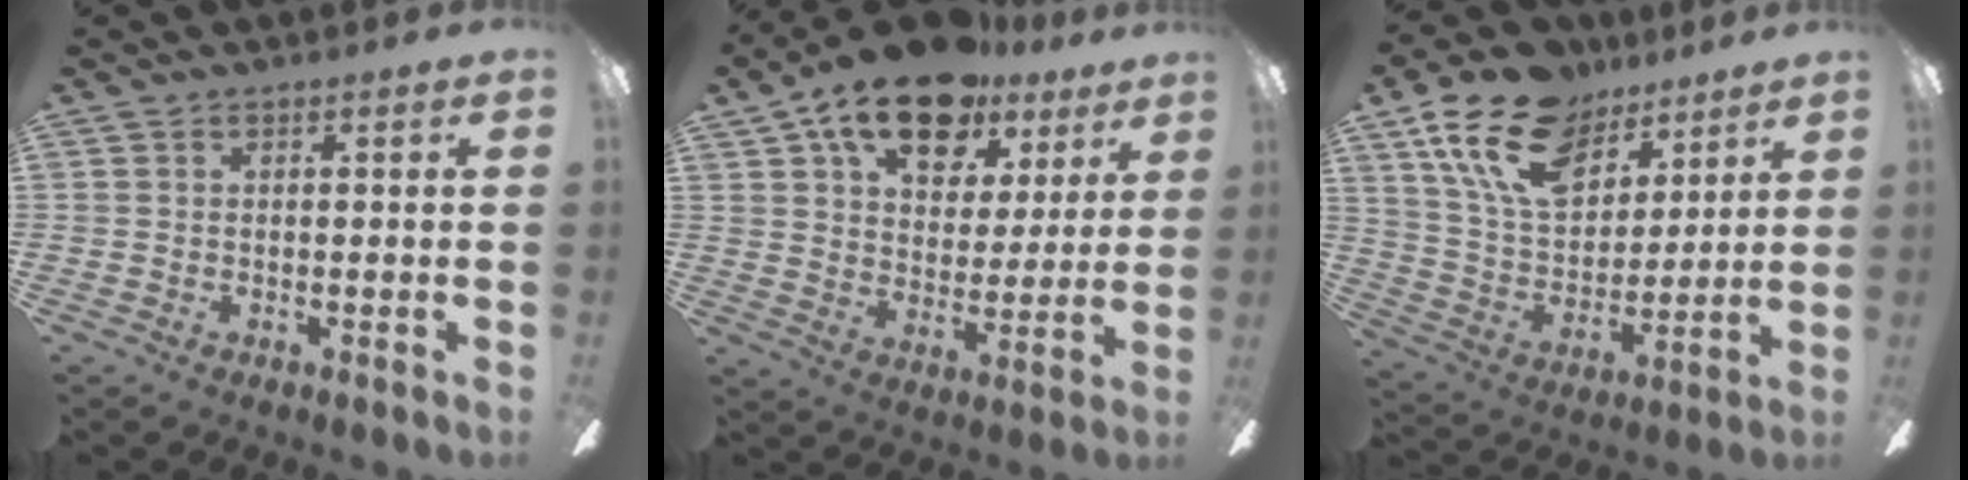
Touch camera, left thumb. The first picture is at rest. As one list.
[{"total": 16.6, "force": [11.6, 8.5, 8.4], "torque": [-0.139, -0.060, 0.203]}, {"total": 19.2, "force": [11.9, 11.1, 10.2], "torque": [-0.191, -0.044, 0.221]}]